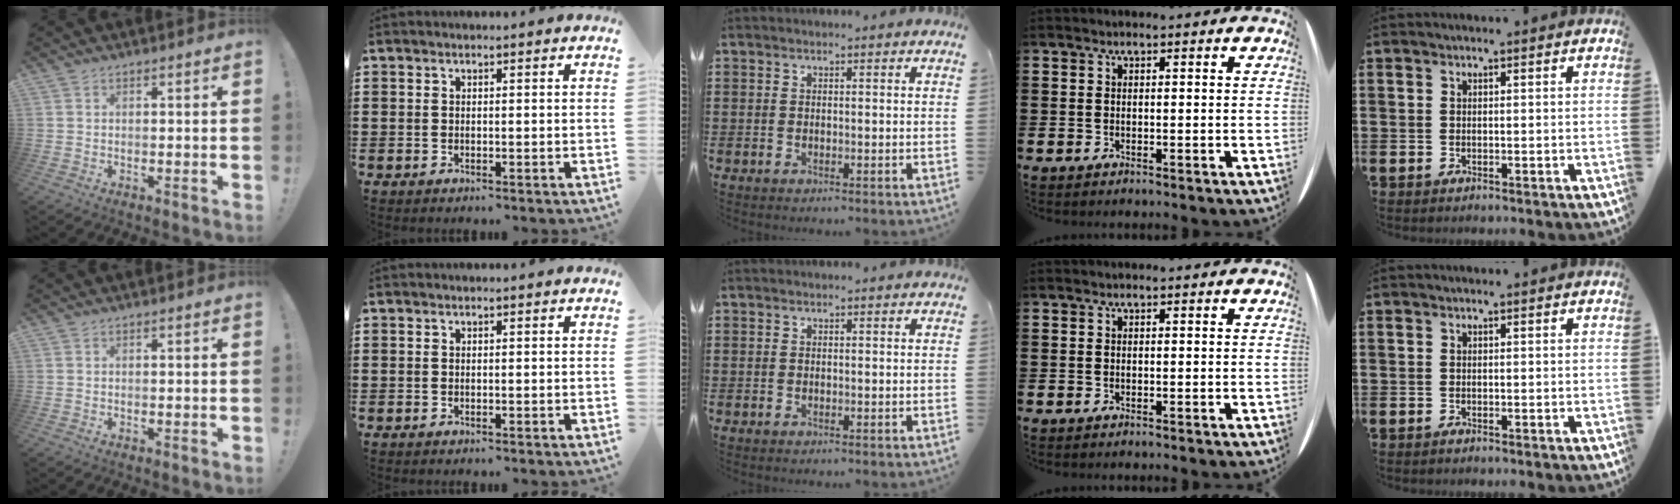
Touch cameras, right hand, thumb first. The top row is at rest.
{}